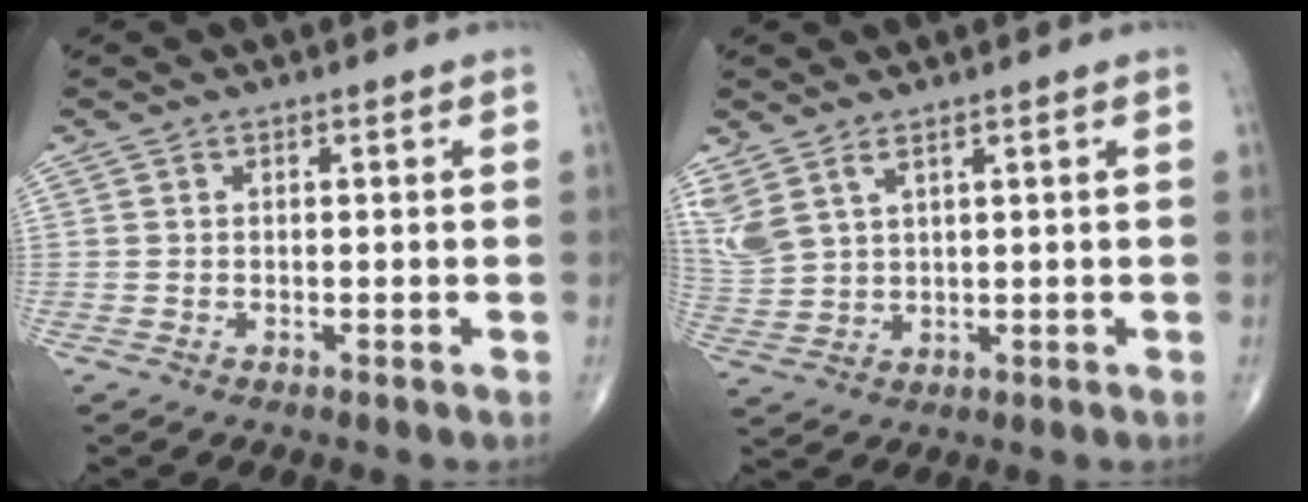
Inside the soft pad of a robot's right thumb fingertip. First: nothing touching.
{"total": 7.5, "force": [4.4, 3.4, 5.0], "torque": [-0.126, -0.010, 0.104]}